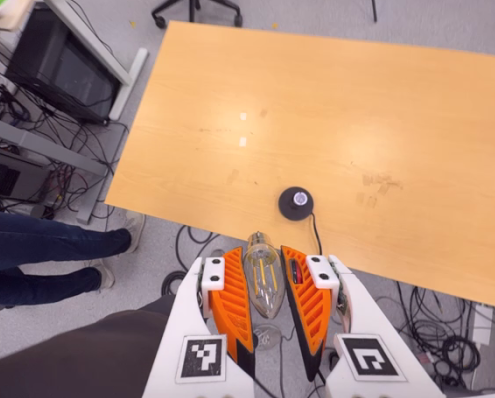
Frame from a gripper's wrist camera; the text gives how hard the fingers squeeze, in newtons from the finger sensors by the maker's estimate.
{"total": 13.3, "left": 14.1, "right": 12.6}